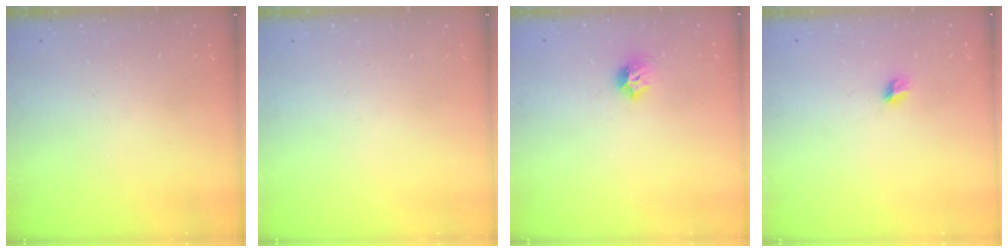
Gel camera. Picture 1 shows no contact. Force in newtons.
{"total": 0.0}
{"total": 7.0, "press": 6.9, "slide": 1.3}
{"total": 5.0, "press": 5.0, "slide": 0.4}